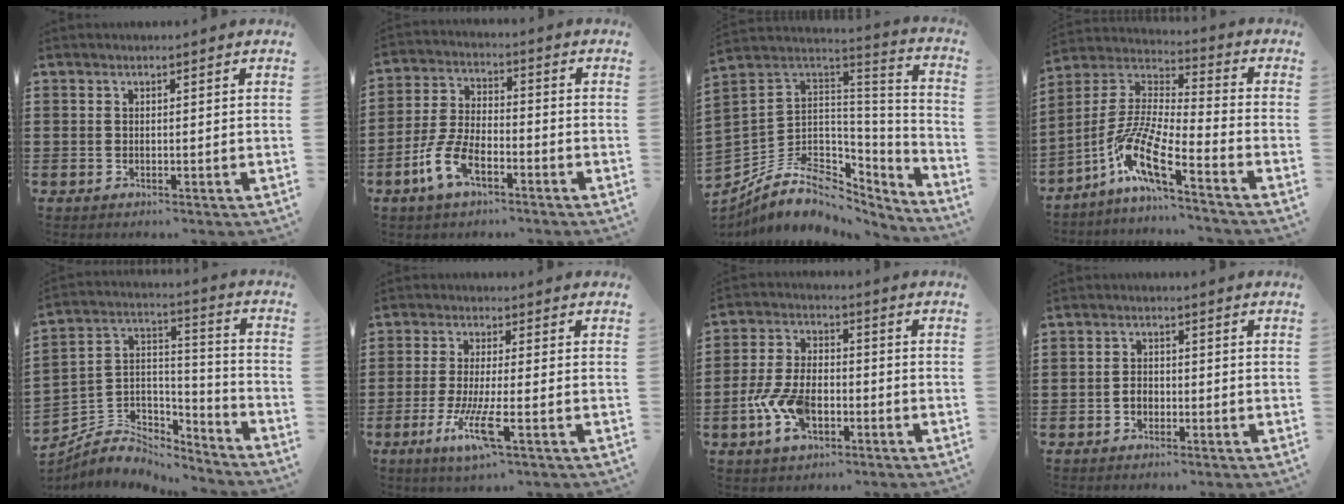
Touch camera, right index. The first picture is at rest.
{"total": 7.3, "force": [-4.0, 3.3, 5.1], "torque": [-0.132, -0.002, -0.082]}
{"total": 9.1, "force": [-4.5, 6.4, 4.6], "torque": [-0.114, -0.001, -0.079]}
{"total": 10.4, "force": [-7.2, 1.1, 7.4], "torque": [-0.178, -0.020, -0.150]}
{"total": 5.1, "force": [-4.2, 2.9, 0.4], "torque": [-0.027, -0.008, -0.085]}
{"total": 7.4, "force": [-3.0, 0.6, 6.7], "torque": [-0.142, -0.023, -0.058]}
{"total": 8.2, "force": [-2.9, 4.5, 6.2], "torque": [-0.152, -0.003, -0.058]}
{"total": 1.9, "force": [-0.8, 1.4, 1.1], "torque": [-0.024, 0.000, -0.016]}